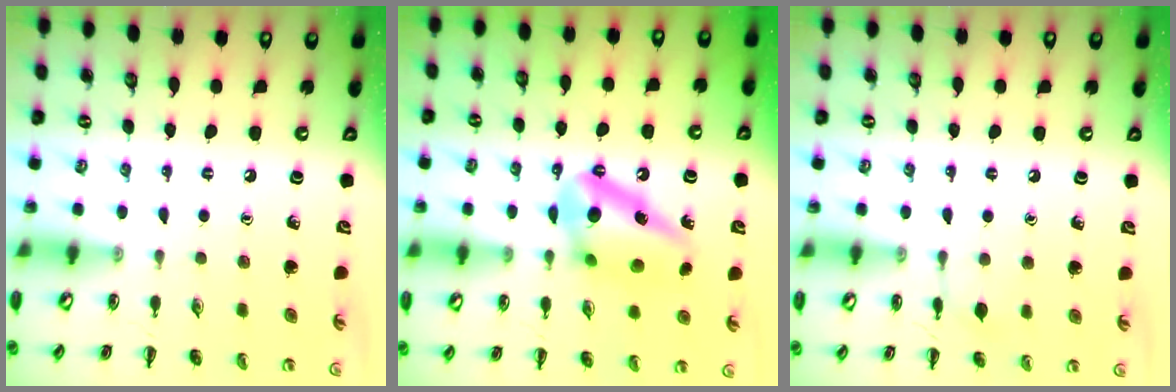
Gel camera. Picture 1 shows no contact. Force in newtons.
{"total": 12.4, "press": 12.4, "slide": 0.2}
{"total": 5.6, "press": 5.5, "slide": 1.0}